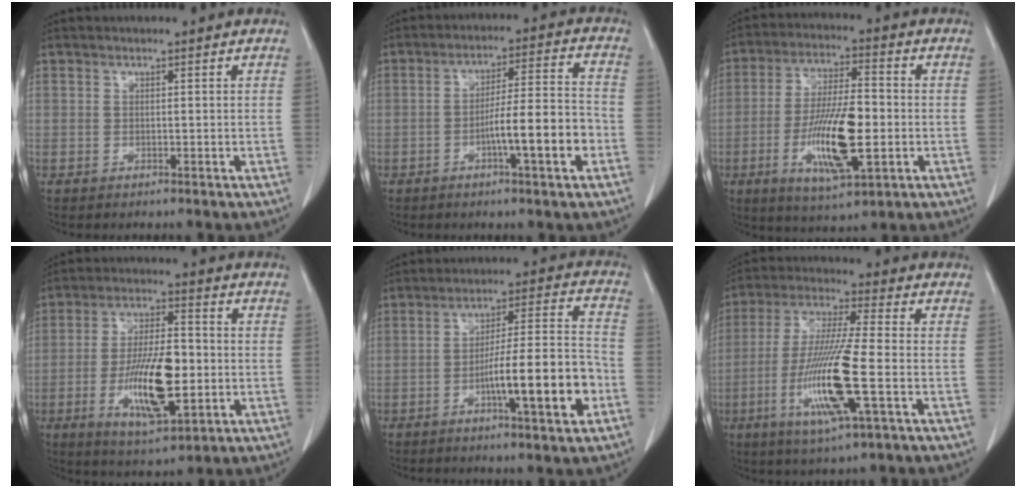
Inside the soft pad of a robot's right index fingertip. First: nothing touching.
{"total": 10.1, "force": [-3.5, 0.5, 9.4], "torque": [-0.148, 0.011, -0.055]}
{"total": 13.3, "force": [-3.0, 3.2, 12.6], "torque": [-0.242, -0.009, -0.049]}
{"total": 13.1, "force": [-2.7, 4.1, 12.2], "torque": [-0.226, -0.004, -0.041]}
{"total": 13.4, "force": [-4.7, 0.9, 12.5], "torque": [-0.195, 0.009, -0.070]}
{"total": 14.1, "force": [-3.9, 0.4, 13.5], "torque": [-0.278, -0.019, -0.078]}